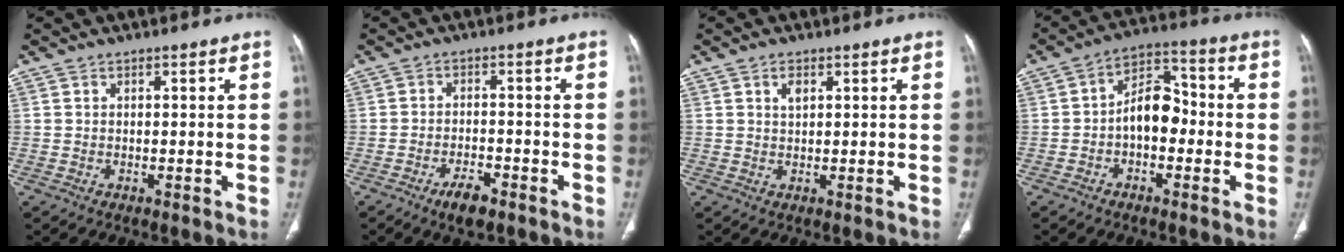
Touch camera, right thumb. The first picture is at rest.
{"total": 4.7, "force": [-3.2, 1.8, 3.0], "torque": [-0.052, 0.013, -0.050]}
{"total": 2.2, "force": [1.1, 1.2, 1.5], "torque": [-0.022, -0.004, 0.022]}
{"total": 8.9, "force": [-1.5, 5.7, 6.7], "torque": [-0.084, 0.036, -0.036]}